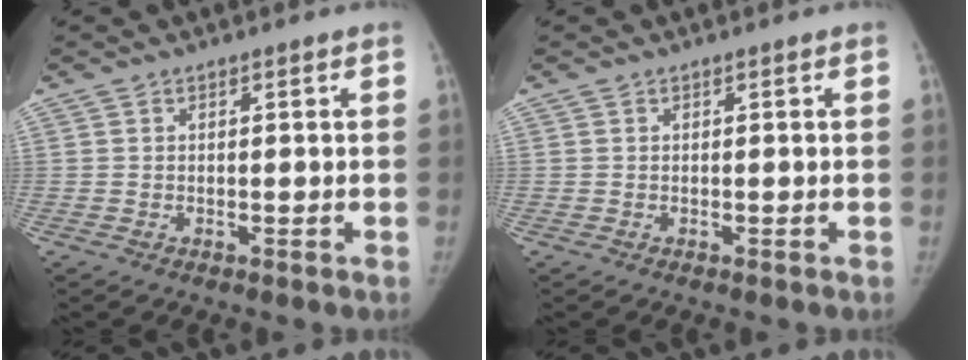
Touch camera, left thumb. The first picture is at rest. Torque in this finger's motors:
{"motor_torque": [-0.13, -0.03, 0.32, -0.31, 0.01]}